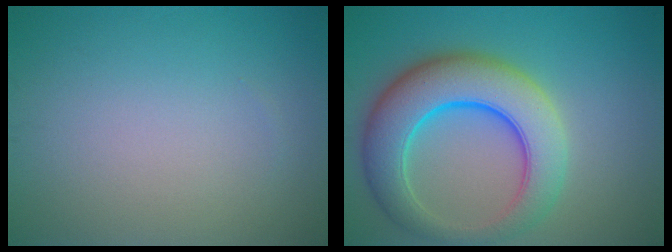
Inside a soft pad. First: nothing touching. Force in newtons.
{"total": 9.1, "press": 9.1, "slide": 0.1}